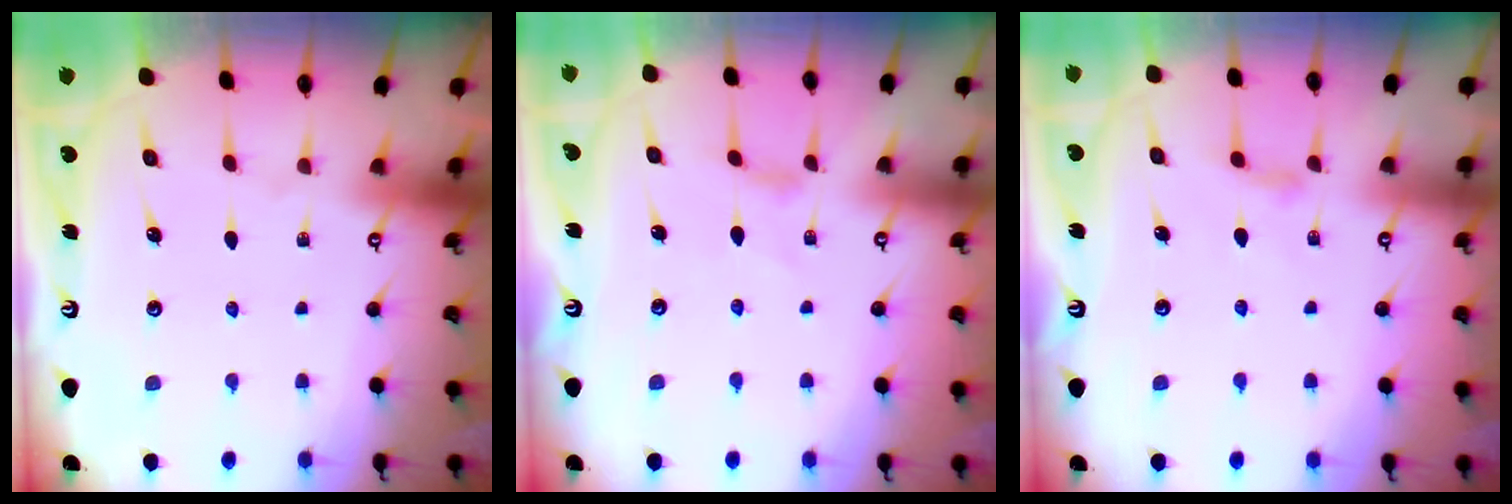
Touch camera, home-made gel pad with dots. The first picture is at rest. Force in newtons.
{"total": 0.9, "press": 0.8, "slide": 0.4}
{"total": 2.4, "press": 2.4, "slide": 0.4}